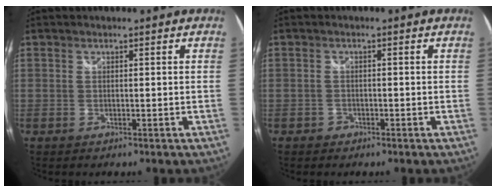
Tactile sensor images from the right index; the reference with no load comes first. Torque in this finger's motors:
{"motor_torque": [0.00, 0.00, 0.05, -0.01]}